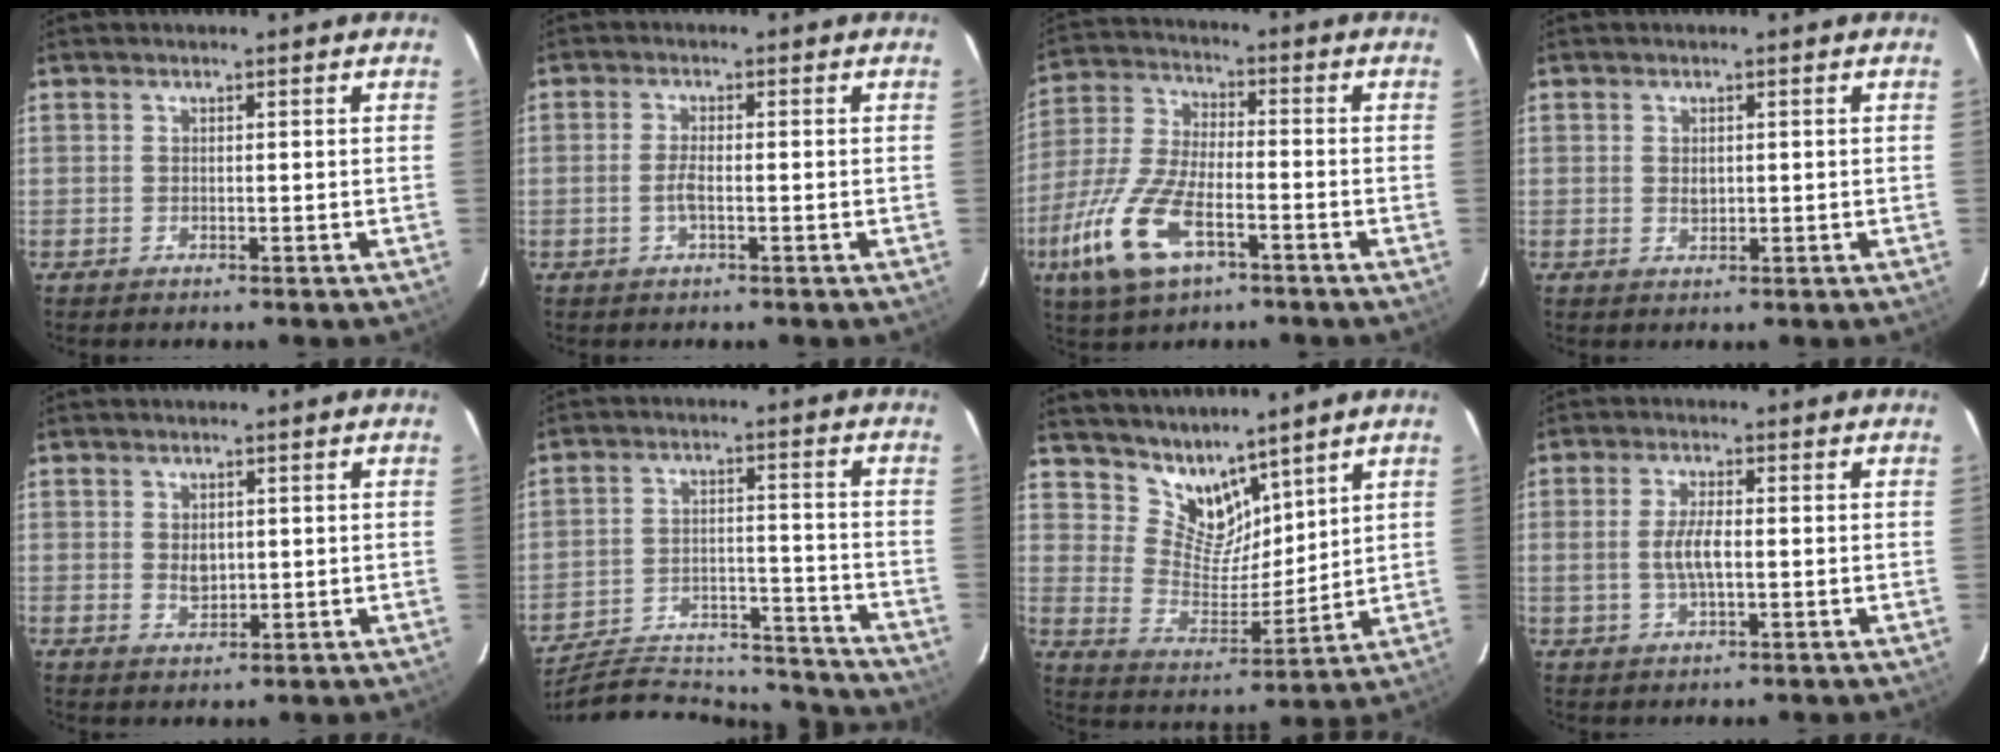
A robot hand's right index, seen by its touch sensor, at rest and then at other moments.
{"total": 2.5, "force": [-0.8, 0.6, 2.2], "torque": [-0.049, -0.001, -0.016]}
{"total": 14.9, "force": [-7.2, 6.4, 11.4], "torque": [-0.262, -0.018, -0.139]}
{"total": 1.5, "force": [0.1, 1.2, 0.9], "torque": [-0.015, -0.001, 0.003]}
{"total": 3.0, "force": [0.2, 2.2, 1.9], "torque": [-0.032, -0.002, 0.006]}
{"total": 23.8, "force": [-22.0, 6.0, 6.8], "torque": [-0.132, 0.020, -0.294]}
{"total": 9.8, "force": [8.1, 4.6, 3.0], "torque": [-0.052, -0.005, 0.161]}
{"total": 5.0, "force": [-0.4, 1.8, 4.7], "torque": [-0.091, 0.000, -0.005]}